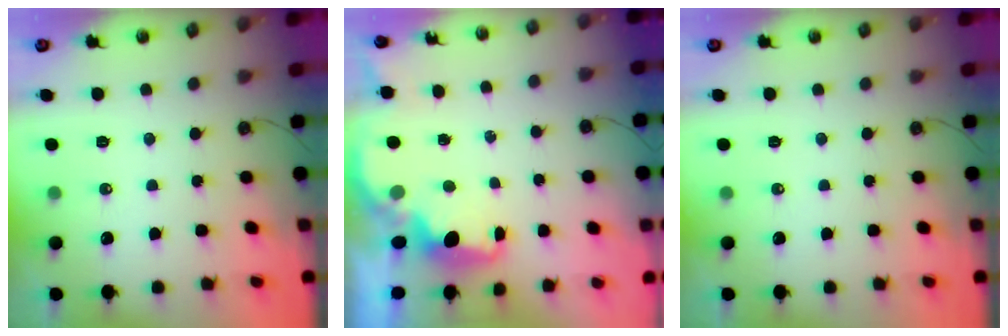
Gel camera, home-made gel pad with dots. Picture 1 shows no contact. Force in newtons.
{"total": 2.2, "press": 2.0, "slide": 0.8}
{"total": 0.0}